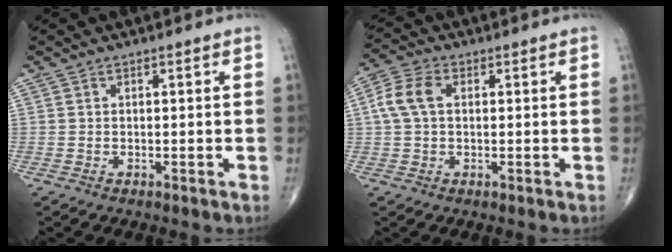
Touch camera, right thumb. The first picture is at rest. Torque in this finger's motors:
{"motor_torque": [-0.05, 0.08, 0.56, -0.21, 0.03]}